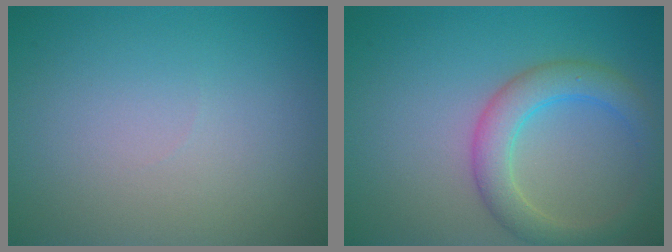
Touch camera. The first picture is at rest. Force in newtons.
{"total": 4.1, "press": 4.1, "slide": 0.0}